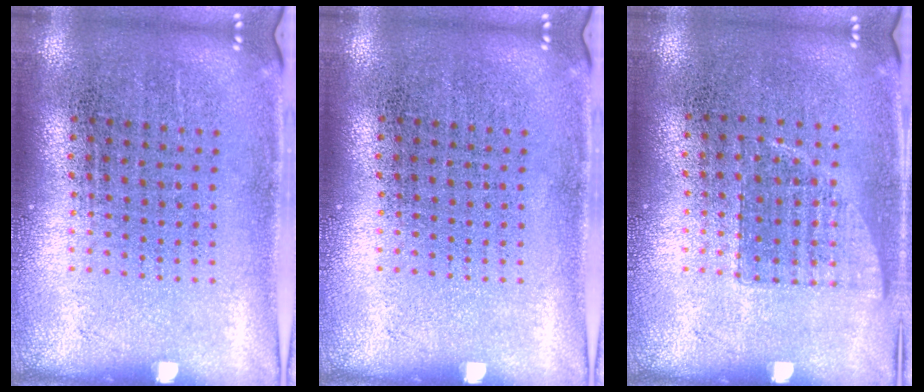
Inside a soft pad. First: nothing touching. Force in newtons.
{"total": 0.0}
{"total": 0.8, "press": 0.7, "slide": 0.3}